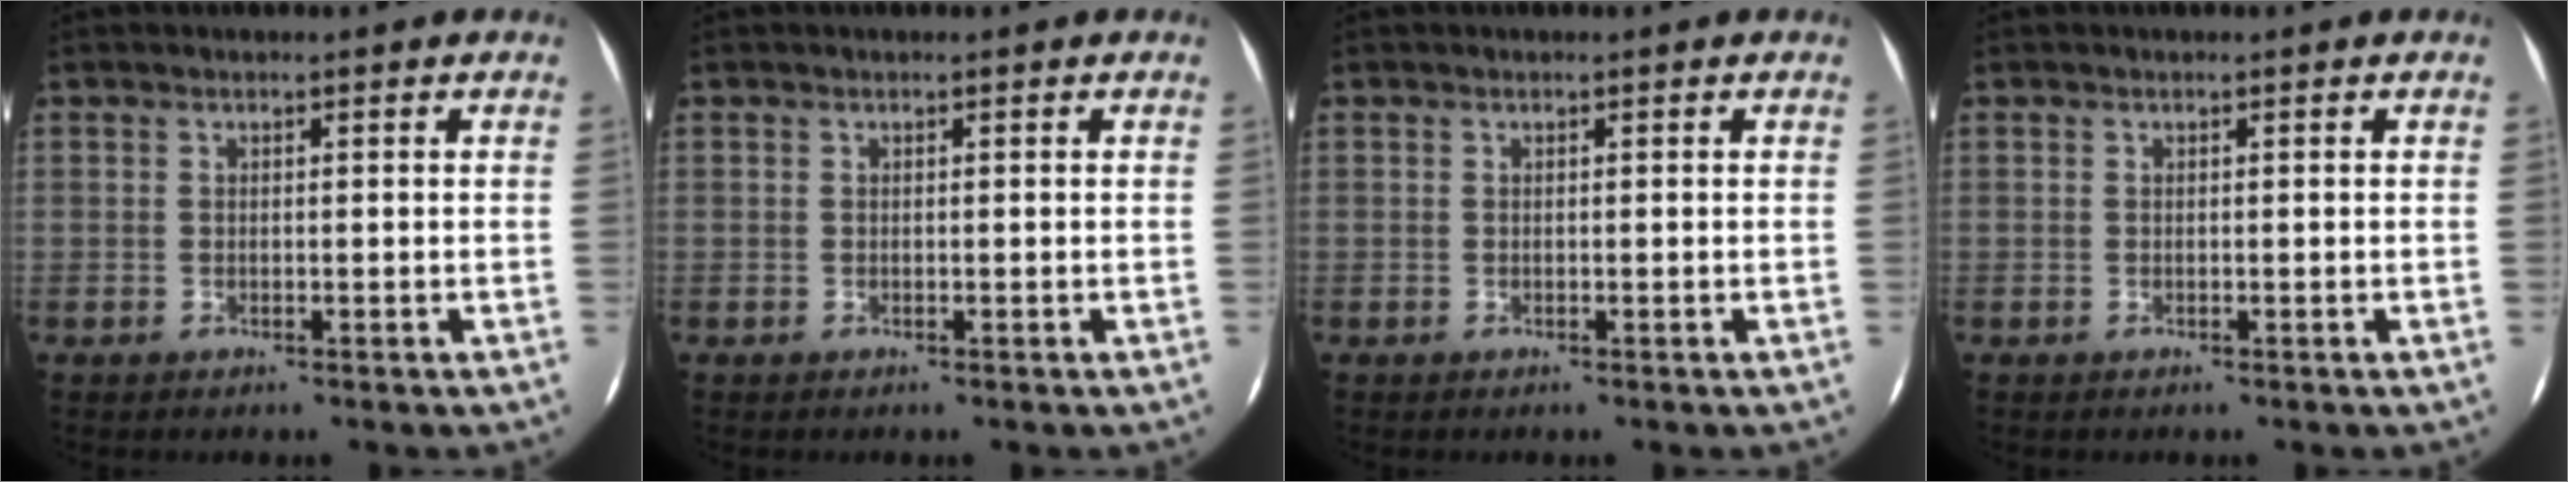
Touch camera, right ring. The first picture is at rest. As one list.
[{"total": 0.0}, {"total": 0.0}, {"total": 0.0}]